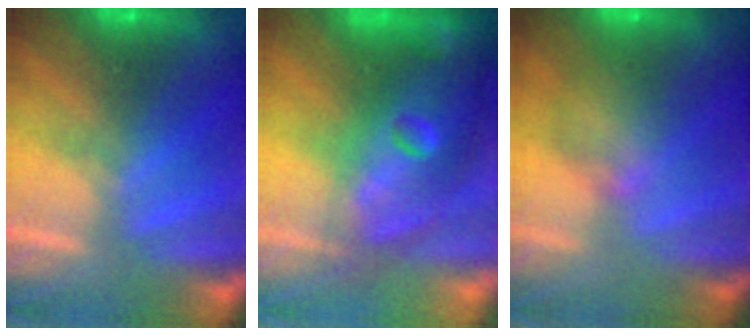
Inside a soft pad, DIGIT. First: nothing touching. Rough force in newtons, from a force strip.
{"total": 7.5}
{"total": 8.2}